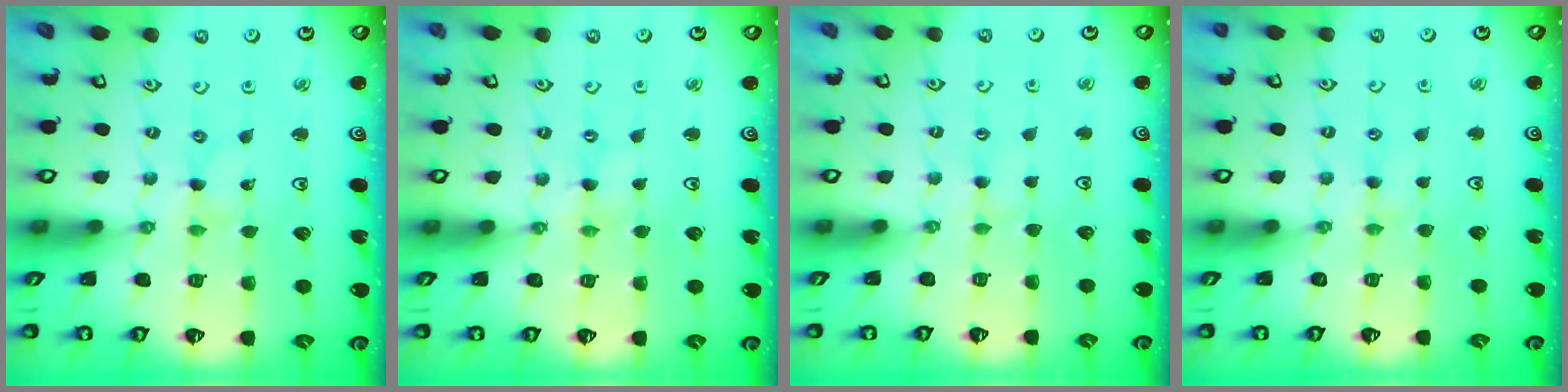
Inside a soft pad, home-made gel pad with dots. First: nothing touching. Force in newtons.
{"total": 0.0}
{"total": 1.6, "press": 1.6, "slide": 0.3}
{"total": 2.1, "press": 2.1, "slide": 0.3}